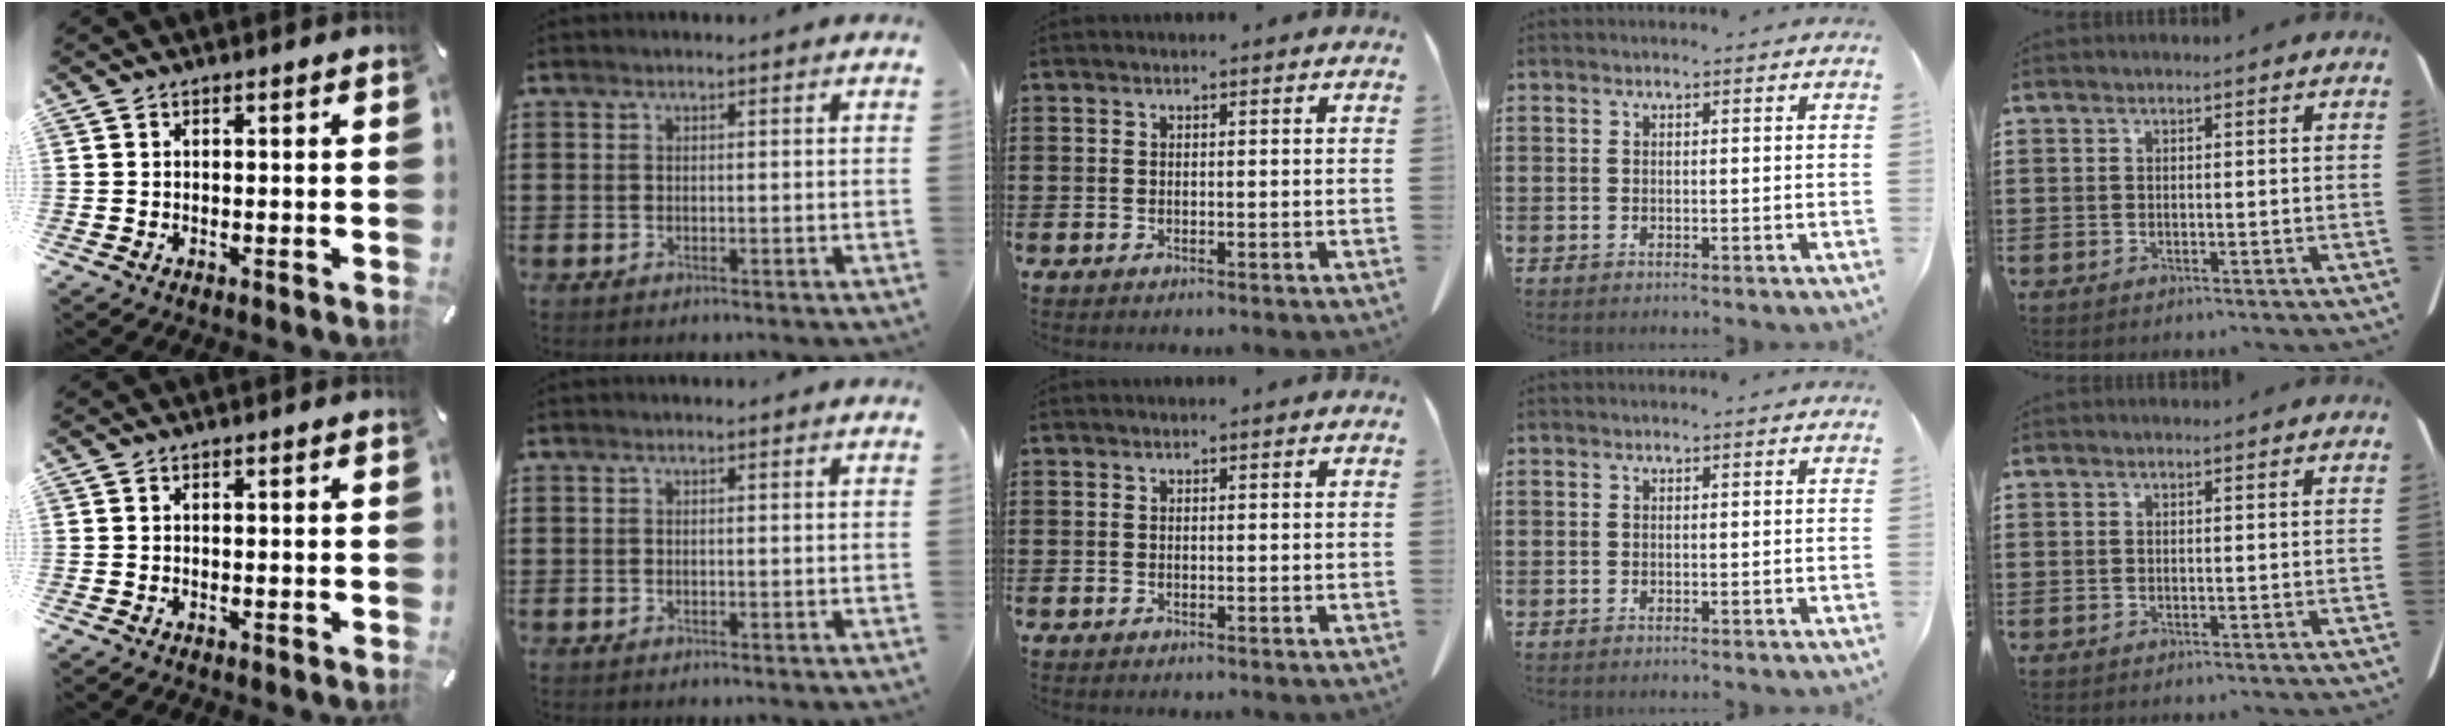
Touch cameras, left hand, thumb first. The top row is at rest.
{}